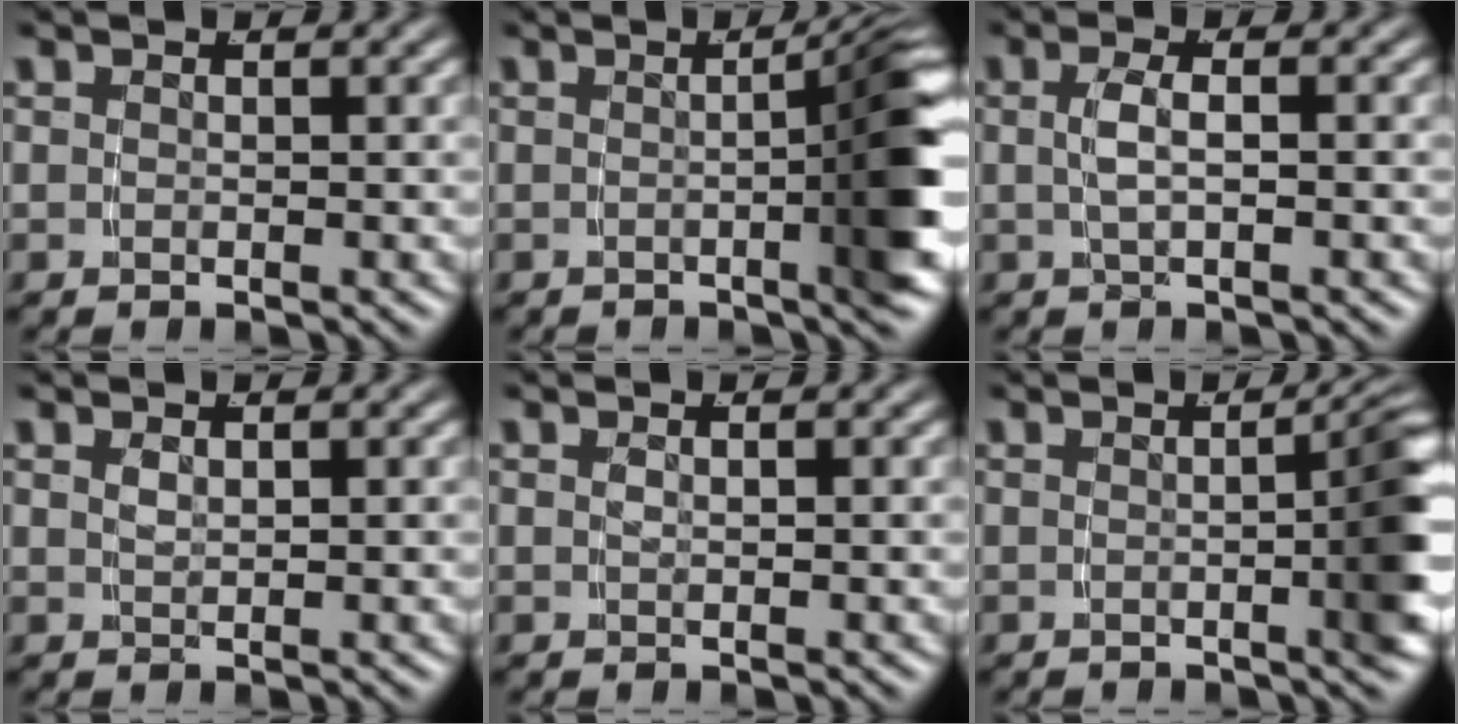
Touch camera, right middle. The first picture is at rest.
{"total": 7.2, "force": [-0.4, 1.2, 7.0], "torque": [-0.068, 0.016, -0.017]}
{"total": 1.9, "force": [-0.3, -0.2, 1.9], "torque": [-0.039, 0.000, 0.001]}
{"total": 0.7, "force": [0.3, -0.5, 0.5], "torque": [-0.005, -0.002, 0.013]}
{"total": 0.5, "force": [-0.1, -0.5, 0.1], "torque": [-0.001, -0.002, 0.005]}
{"total": 5.4, "force": [-0.5, 1.0, 5.3], "torque": [-0.048, 0.014, -0.017]}